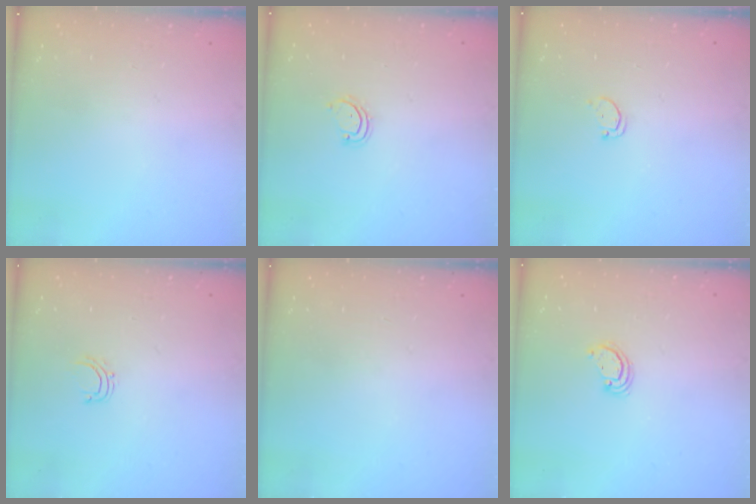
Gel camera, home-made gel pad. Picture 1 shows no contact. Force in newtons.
{"total": 2.8, "press": 2.8, "slide": 0.3}
{"total": 1.7, "press": 1.7, "slide": 0.2}
{"total": 4.4, "press": 4.4, "slide": 0.3}
{"total": 0.0}
{"total": 2.5, "press": 2.5, "slide": 0.2}